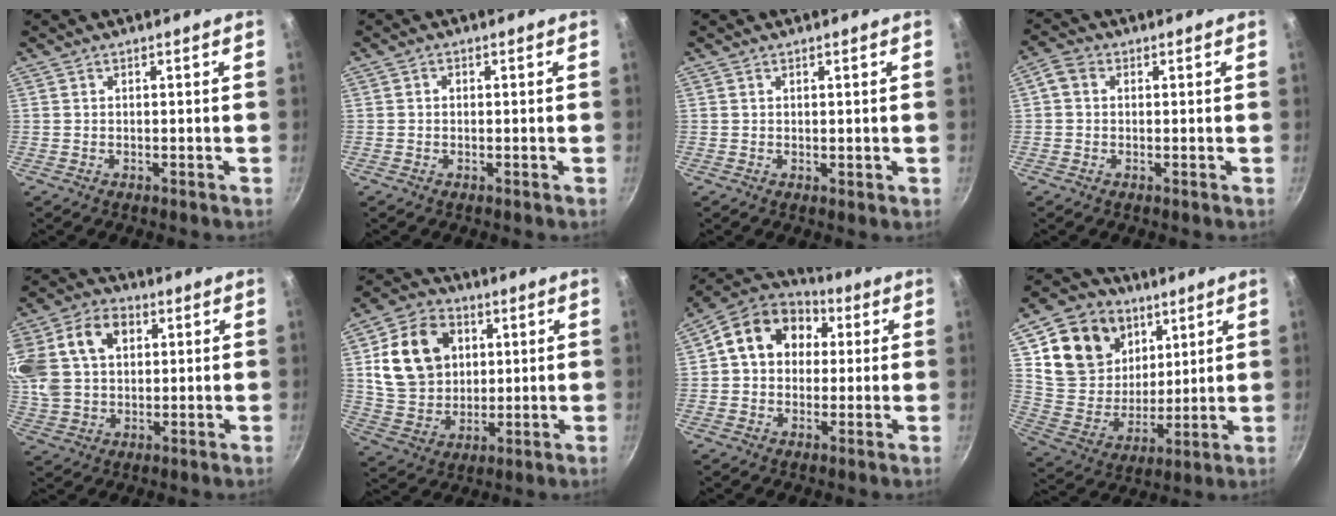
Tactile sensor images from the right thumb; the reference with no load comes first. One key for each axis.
{"total": 0.9, "fx": 0.0, "fy": 0.8, "fz": 0.4, "tx": -0.007, "ty": 0.004, "tz": -0.001}
{"total": 0.6, "fx": 0.3, "fy": 0.3, "fz": 0.4, "tx": -0.002, "ty": -0.007, "tz": 0.002}
{"total": 3.2, "fx": 0.3, "fy": 2.6, "fz": 1.8, "tx": -0.035, "ty": 0.009, "tz": -0.005}
{"total": 23.4, "fx": 6.7, "fy": 17.2, "fz": 14.4, "tx": -0.325, "ty": 0.037, "tz": 0.118}
{"total": 17.0, "fx": 3.8, "fy": 13.4, "fz": 9.7, "tx": -0.152, "ty": -0.001, "tz": 0.071}
{"total": 14.7, "fx": 3.1, "fy": 11.8, "fz": 8.2, "tx": -0.106, "ty": 0.027, "tz": 0.030}
{"total": 19.0, "fx": 8.8, "fy": 15.1, "fz": 7.6, "tx": -0.100, "ty": -0.038, "tz": 0.161}